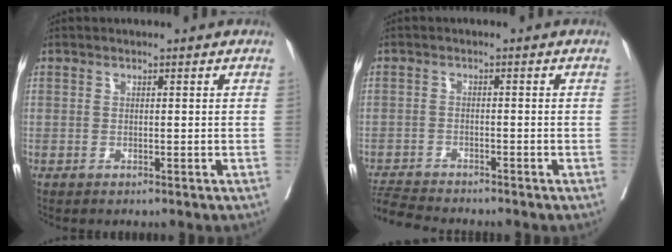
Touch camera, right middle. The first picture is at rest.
{"total": 5.1, "force": [-5.0, -0.6, 1.0], "torque": [-0.012, -0.018, -0.089]}